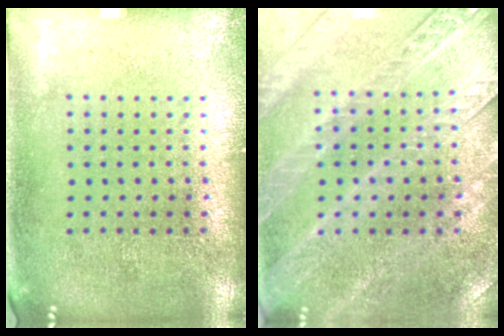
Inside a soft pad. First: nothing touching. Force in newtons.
{"total": 2.9, "press": 2.7, "slide": 1.1}